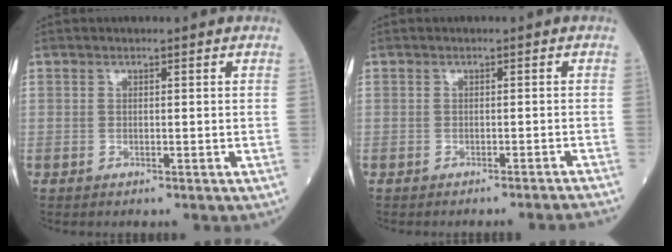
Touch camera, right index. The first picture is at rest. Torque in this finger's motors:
{"motor_torque": [-0.25, -0.23, 0.01, 0.00]}